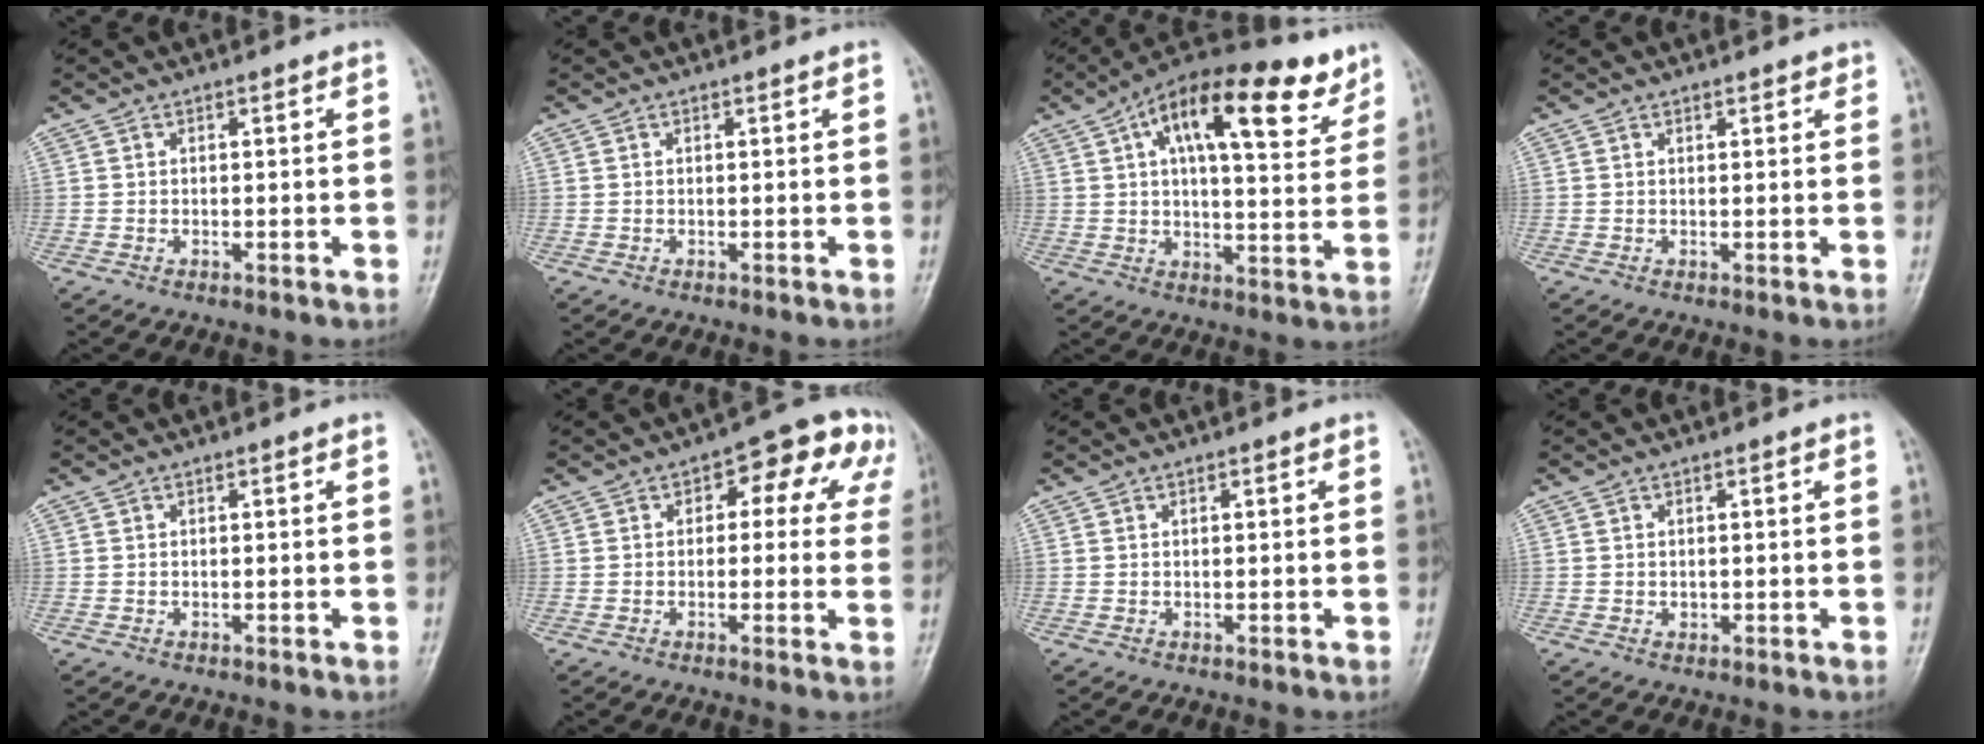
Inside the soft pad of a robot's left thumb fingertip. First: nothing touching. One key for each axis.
{"total": 0.0}
{"total": 19.8, "fx": 10.4, "fy": 8.0, "fz": 14.9, "tx": -0.201, "ty": -0.010, "tz": 0.157}
{"total": 1.3, "fx": 0.9, "fy": 0.6, "fz": 0.7, "tx": -0.004, "ty": -0.003, "tz": 0.009}
{"total": 0.0}
{"total": 10.7, "fx": 3.6, "fy": 6.4, "fz": 7.7, "tx": -0.030, "ty": 0.022, "tz": 0.032}
{"total": 0.6, "fx": 0.2, "fy": 0.2, "fz": 0.5, "tx": -0.005, "ty": 0.001, "tz": 0.002}
{"total": 0.8, "fx": -0.2, "fy": 0.7, "fz": 0.3, "tx": 0.000, "ty": 0.001, "tz": -0.002}